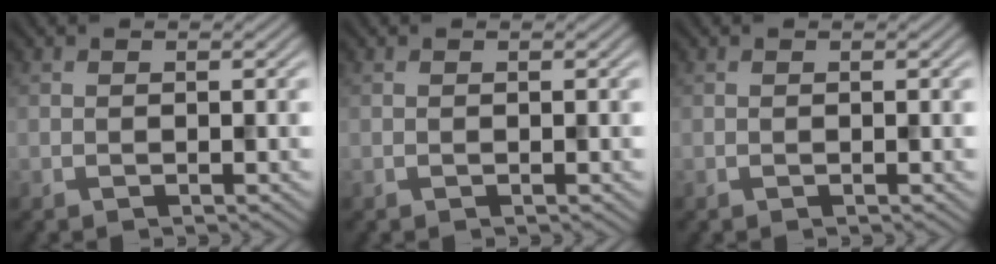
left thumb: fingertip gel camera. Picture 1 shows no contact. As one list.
[{"total": 0.0}, {"total": 0.0}]